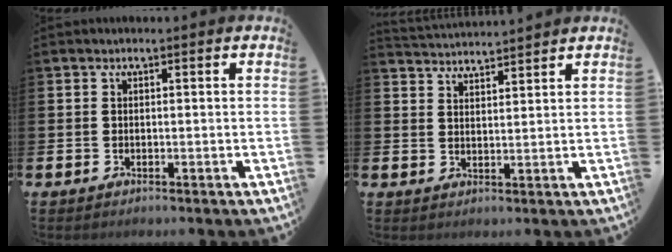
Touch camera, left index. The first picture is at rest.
{"total": 3.3, "force": [3.3, -0.1, -0.2], "torque": [0.002, -0.025, 0.058]}